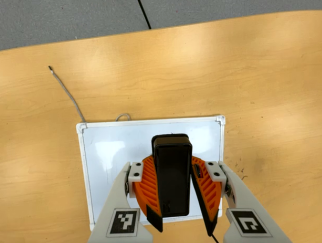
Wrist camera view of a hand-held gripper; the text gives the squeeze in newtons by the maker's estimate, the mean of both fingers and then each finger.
{"total": 8.3, "left": 9.0, "right": 7.6}